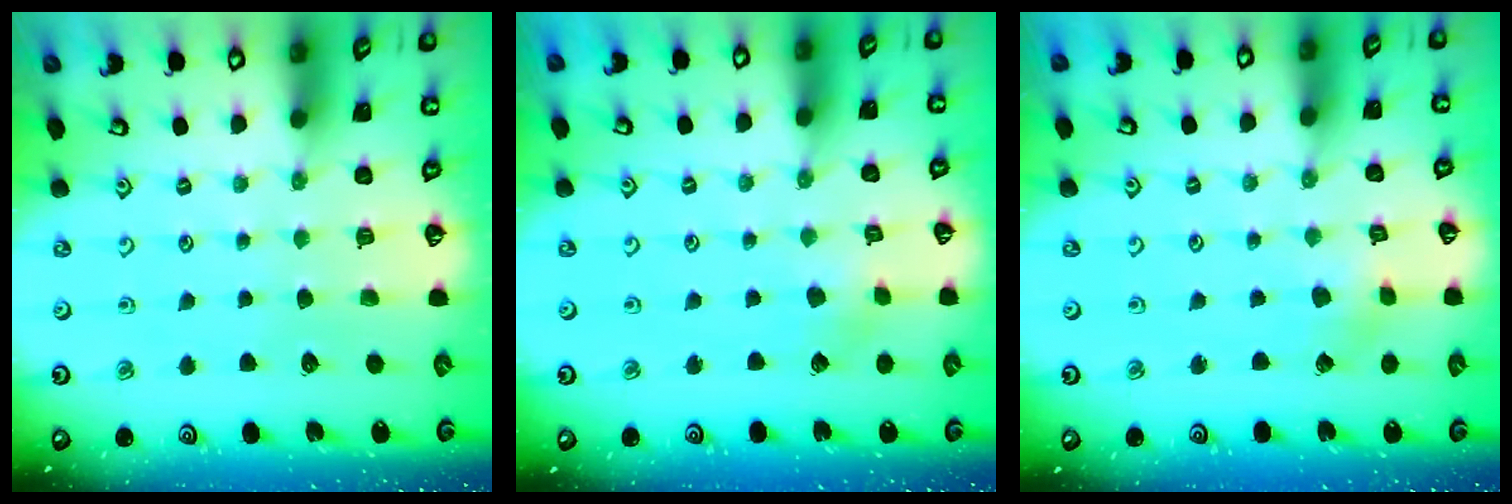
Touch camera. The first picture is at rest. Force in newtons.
{"total": 3.0, "press": 3.0, "slide": 0.4}
{"total": 2.4, "press": 2.4, "slide": 0.3}